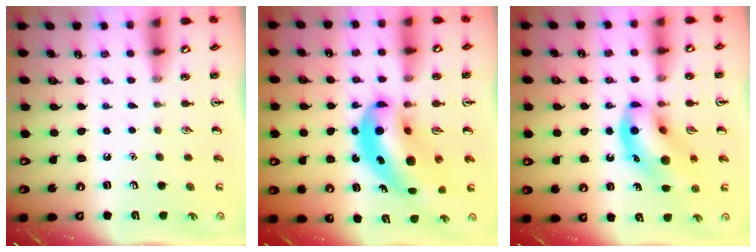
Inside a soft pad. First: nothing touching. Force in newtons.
{"total": 13.6, "press": 12.9, "slide": 4.2}
{"total": 15.0, "press": 14.6, "slide": 3.2}